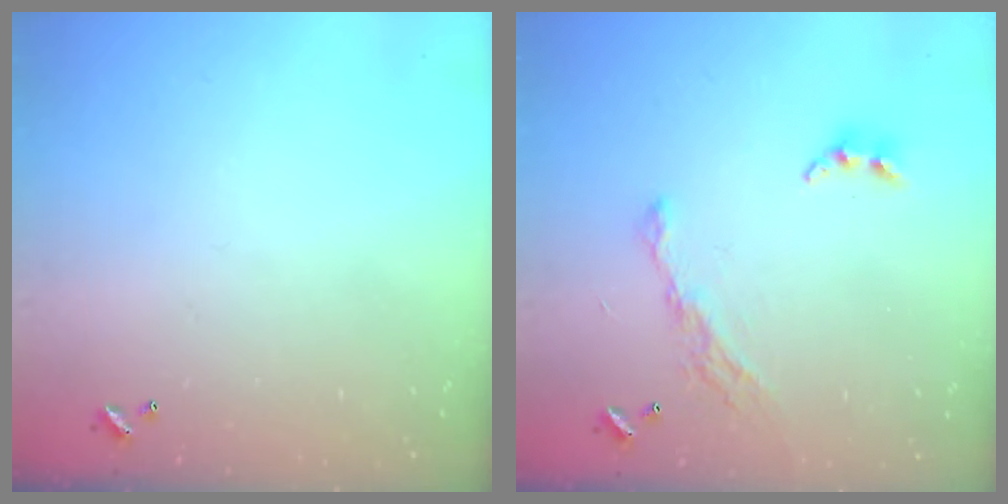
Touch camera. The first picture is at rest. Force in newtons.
{"total": 10.4, "press": 10.3, "slide": 1.2}